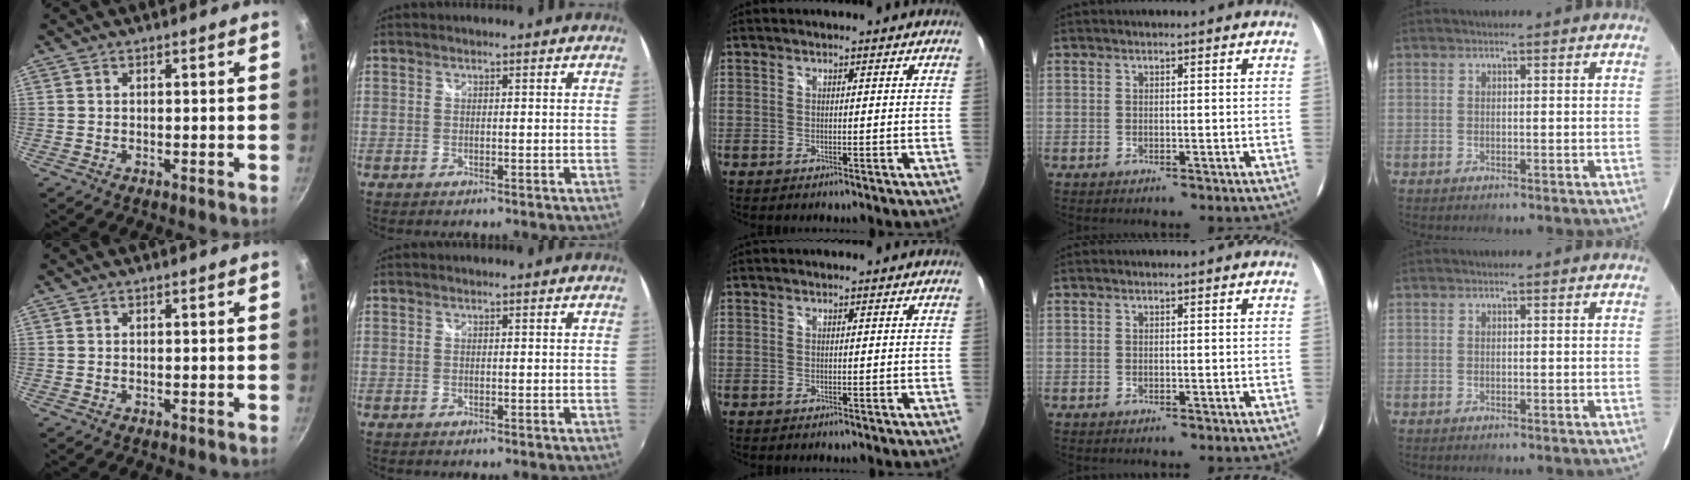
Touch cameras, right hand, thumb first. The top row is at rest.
{}